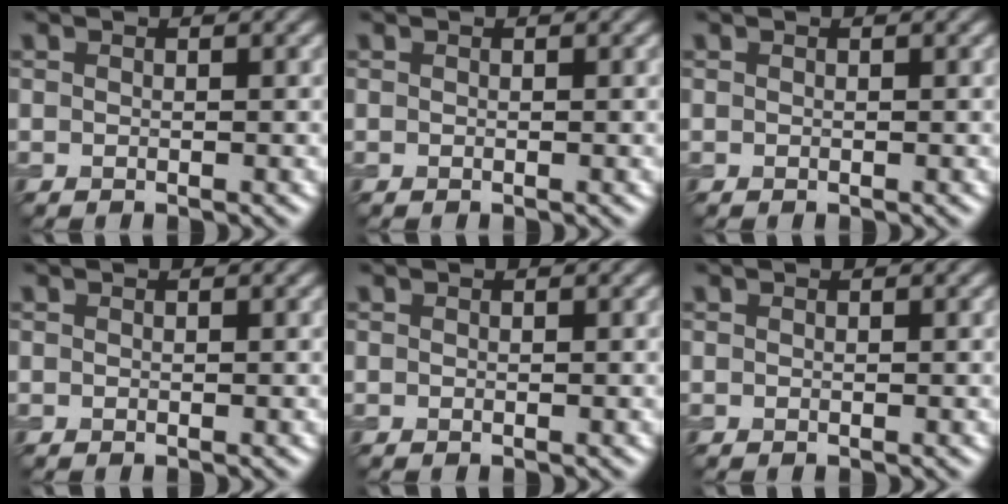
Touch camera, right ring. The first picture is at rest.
{"total": 0.0}
{"total": 0.0}
{"total": 0.0}
{"total": 0.0}
{"total": 0.0}